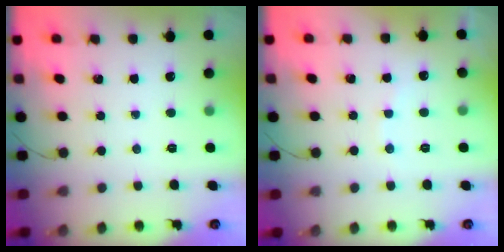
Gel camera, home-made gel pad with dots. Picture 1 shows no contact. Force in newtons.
{"total": 5.6, "press": 5.5, "slide": 0.9}